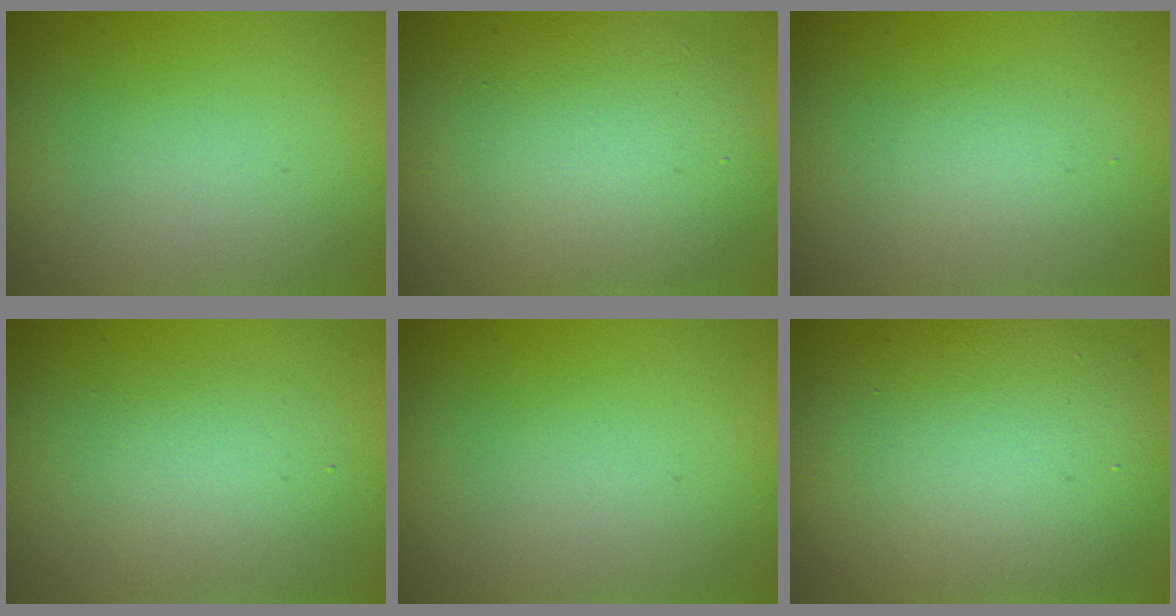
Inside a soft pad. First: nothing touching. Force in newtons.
{"total": 7.3, "press": 7.3, "slide": 0.3}
{"total": 1.2, "press": 1.2, "slide": 0.0}
{"total": 2.5, "press": 2.5, "slide": 0.2}
{"total": 0.0}
{"total": 9.4, "press": 9.4, "slide": 0.6}